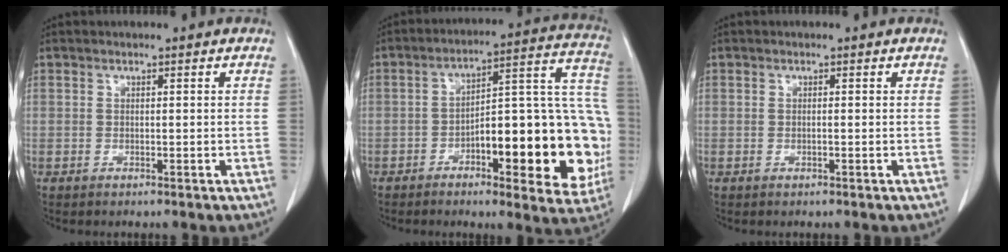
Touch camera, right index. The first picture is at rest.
{"total": 22.5, "force": [-5.6, 6.3, 20.9], "torque": [-0.207, 0.039, -0.061]}
{"total": 0.0}